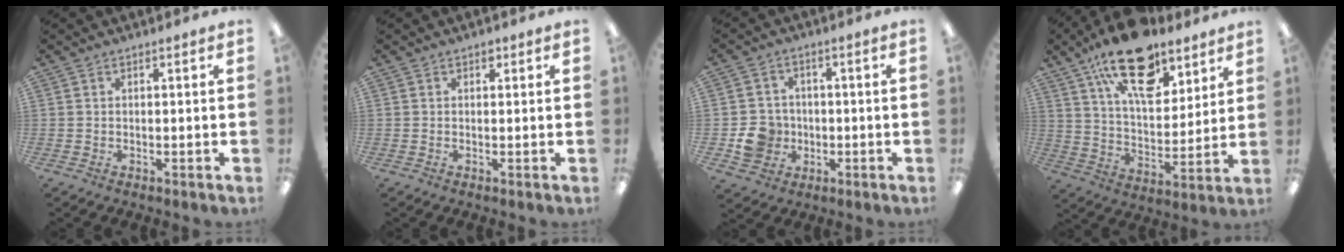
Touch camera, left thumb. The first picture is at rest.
{"total": 1.1, "force": [0.7, 0.7, 0.6], "torque": [-0.005, -0.001, 0.010]}
{"total": 7.9, "force": [-1.8, 7.3, 2.5], "torque": [-0.055, 0.014, -0.028]}
{"total": 21.3, "force": [13.7, 10.3, 12.7], "torque": [-0.204, -0.065, 0.236]}